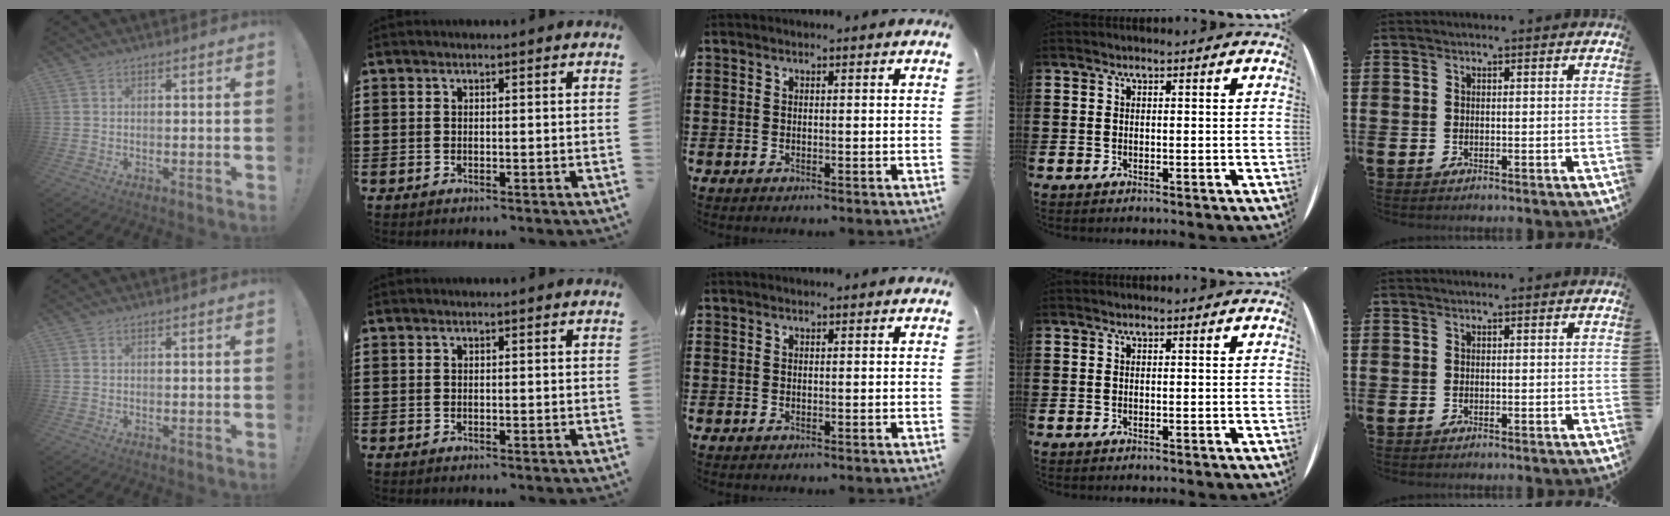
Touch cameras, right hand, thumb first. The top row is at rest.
{}